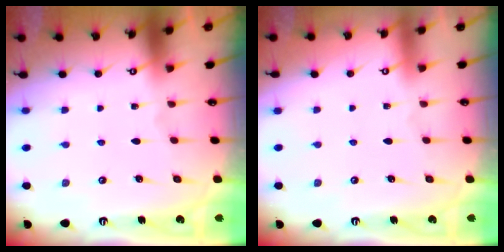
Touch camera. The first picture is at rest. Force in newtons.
{"total": 3.9, "press": 3.9, "slide": 0.1}